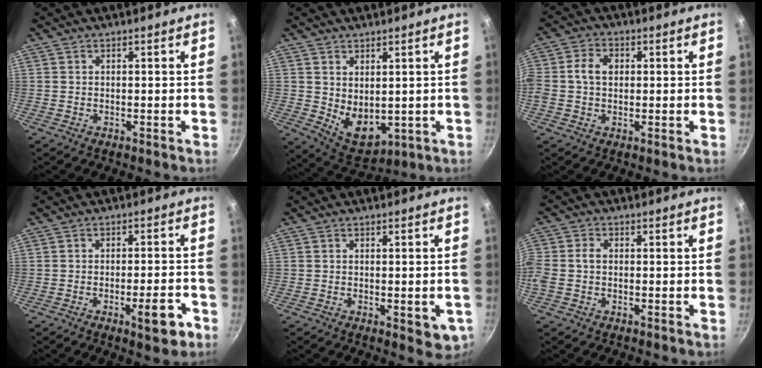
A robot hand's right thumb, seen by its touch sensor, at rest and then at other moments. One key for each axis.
{"total": 8.0, "fx": 1.1, "fy": 5.2, "fz": 6.0, "tx": -0.071, "ty": -0.025, "tz": 0.041}
{"total": 5.8, "fx": 0.4, "fy": 4.2, "fz": 3.9, "tx": -0.070, "ty": 0.014, "tz": -0.004}
{"total": 7.0, "fx": -3.3, "fy": 2.1, "fz": 5.8, "tx": -0.065, "ty": 0.021, "tz": -0.040}
{"total": 5.8, "fx": -0.4, "fy": 3.0, "fz": 4.9, "tx": -0.054, "ty": -0.013, "tz": -0.002}
{"total": 4.8, "fx": -0.4, "fy": 3.5, "fz": 3.2, "tx": -0.074, "ty": 0.009, "tz": -0.020}